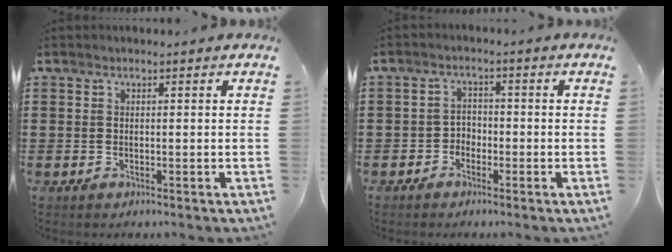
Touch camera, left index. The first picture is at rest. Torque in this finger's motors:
{"motor_torque": [-0.22, 0.52, 0.00, 0.00]}